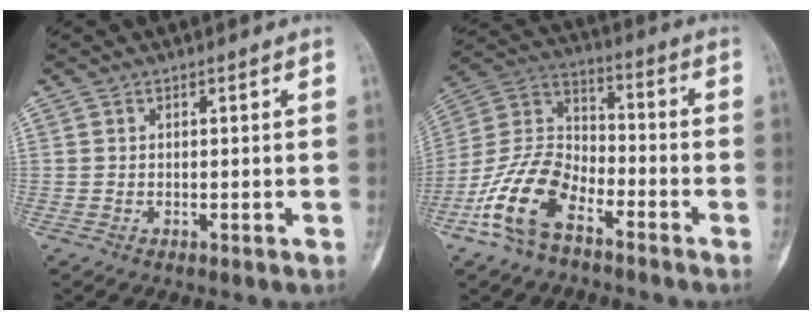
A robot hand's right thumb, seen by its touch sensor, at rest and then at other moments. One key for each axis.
{"total": 14.7, "fx": -8.2, "fy": 7.6, "fz": 9.6, "tx": -0.193, "ty": 0.054, "tz": -0.169}